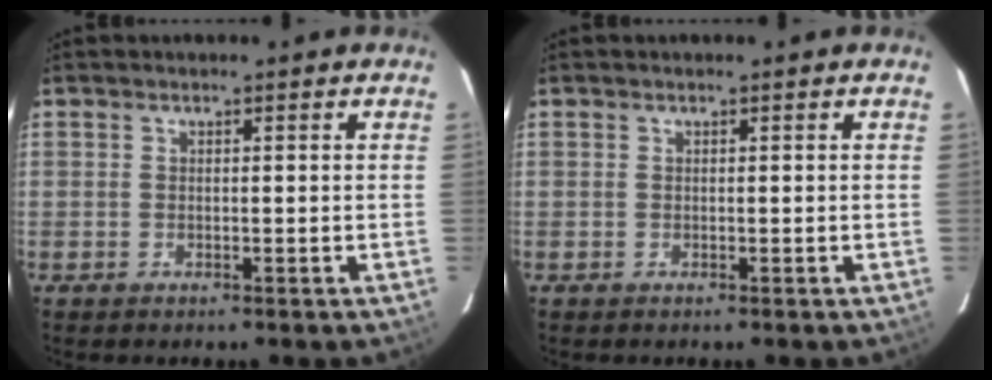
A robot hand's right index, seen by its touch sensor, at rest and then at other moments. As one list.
[{"total": 0.0}]